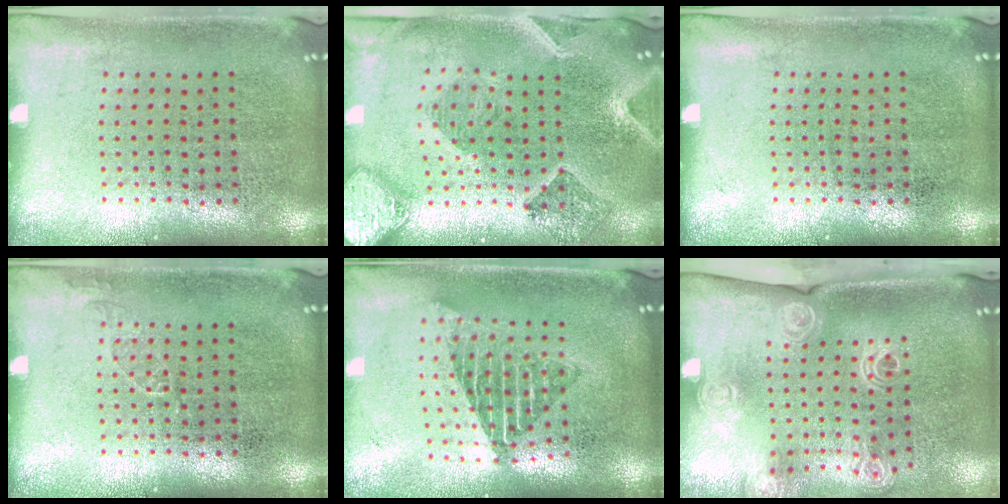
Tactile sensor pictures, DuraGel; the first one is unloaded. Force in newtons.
{"total": 2.1, "press": 1.9, "slide": 0.7}
{"total": 0.0}
{"total": 0.7, "press": 0.7, "slide": 0.1}
{"total": 1.7, "press": 1.3, "slide": 1.0}
{"total": 2.1, "press": 1.6, "slide": 1.3}